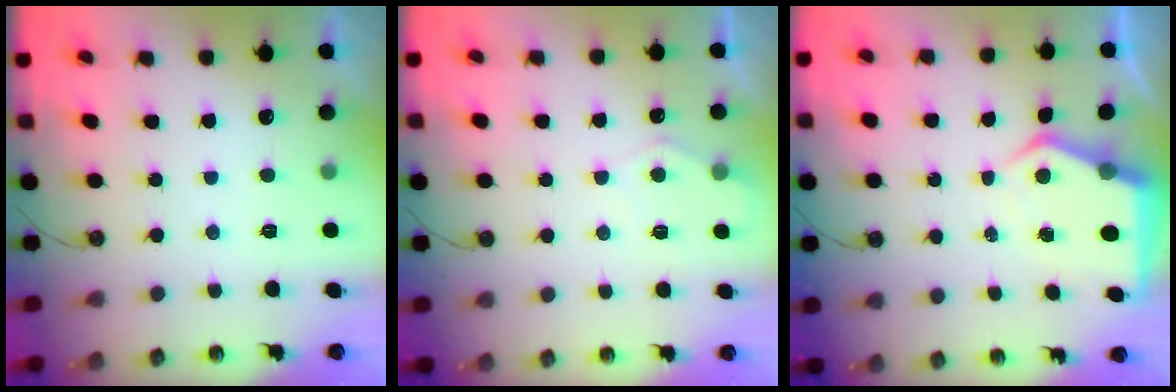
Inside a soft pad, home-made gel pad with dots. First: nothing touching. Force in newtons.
{"total": 6.0, "press": 6.0, "slide": 0.8}
{"total": 6.6, "press": 6.6, "slide": 0.6}